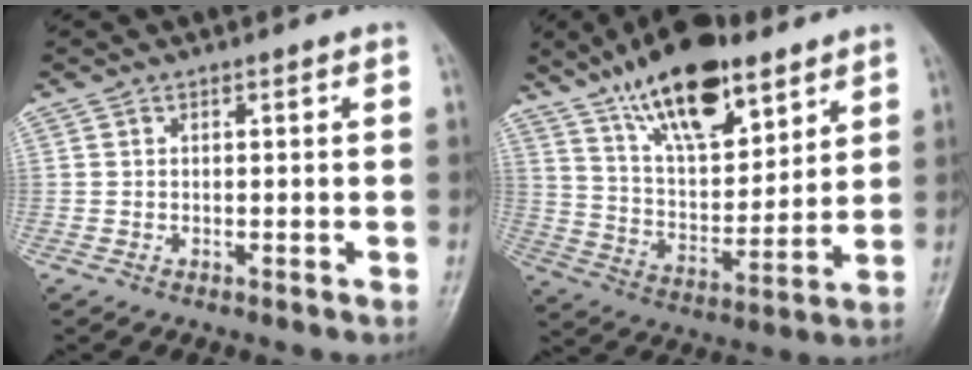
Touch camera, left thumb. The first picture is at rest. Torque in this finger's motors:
{"motor_torque": [1.10, 1.08, 1.44, -1.33, 0.27]}